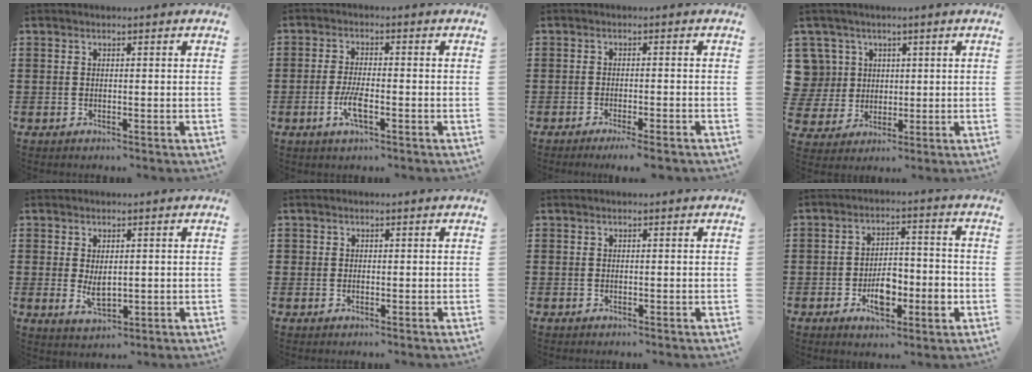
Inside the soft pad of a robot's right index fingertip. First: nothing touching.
{"total": 4.2, "force": [-1.6, 0.9, 3.8], "torque": [-0.085, -0.007, -0.033]}
{"total": 2.0, "force": [-1.7, -0.2, 1.1], "torque": [-0.018, 0.000, -0.031]}
{"total": 7.0, "force": [1.9, 6.6, 1.1], "torque": [-0.073, 0.009, 0.039]}
{"total": 3.1, "force": [0.2, 1.7, 2.6], "torque": [-0.052, 0.003, 0.006]}
{"total": 0.8, "force": [0.0, 0.8, 0.1], "torque": [-0.004, 0.003, -0.001]}
{"total": 0.0}
{"total": 6.9, "force": [-2.4, 3.1, 5.7], "torque": [-0.093, -0.003, -0.045]}